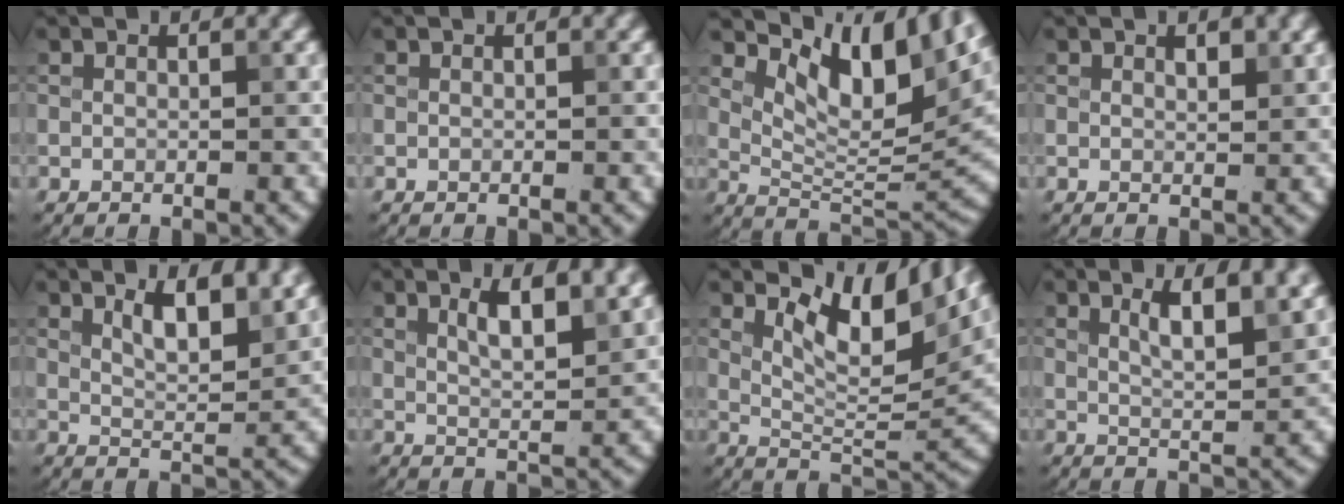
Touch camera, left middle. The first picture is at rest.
{"total": 0.0}
{"total": 11.1, "force": [6.1, 4.0, 8.3], "torque": [-0.126, -0.003, 0.114]}
{"total": 1.3, "force": [0.8, 0.5, 0.9], "torque": [-0.013, -0.001, 0.015]}
{"total": 5.2, "force": [3.1, 1.7, 3.9], "torque": [-0.057, 0.005, 0.045]}
{"total": 4.4, "force": [2.3, 1.3, 3.5], "torque": [-0.052, 0.003, 0.037]}
{"total": 7.6, "force": [3.8, 2.6, 6.0], "torque": [-0.097, -0.006, 0.067]}
{"total": 5.1, "force": [2.7, 1.4, 4.1], "torque": [-0.056, 0.006, 0.038]}